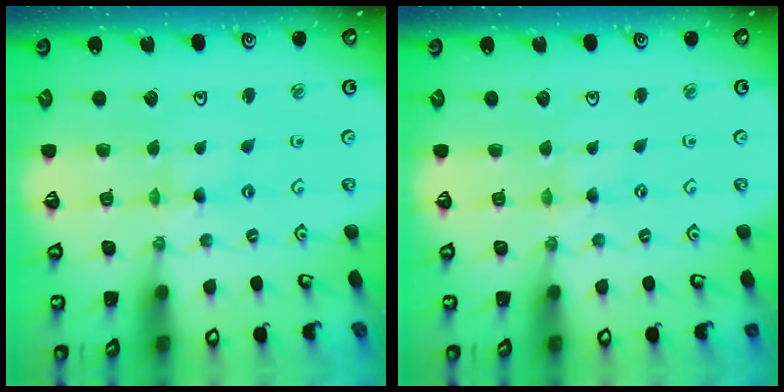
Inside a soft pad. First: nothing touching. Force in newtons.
{"total": 0.7, "press": 0.6, "slide": 0.3}